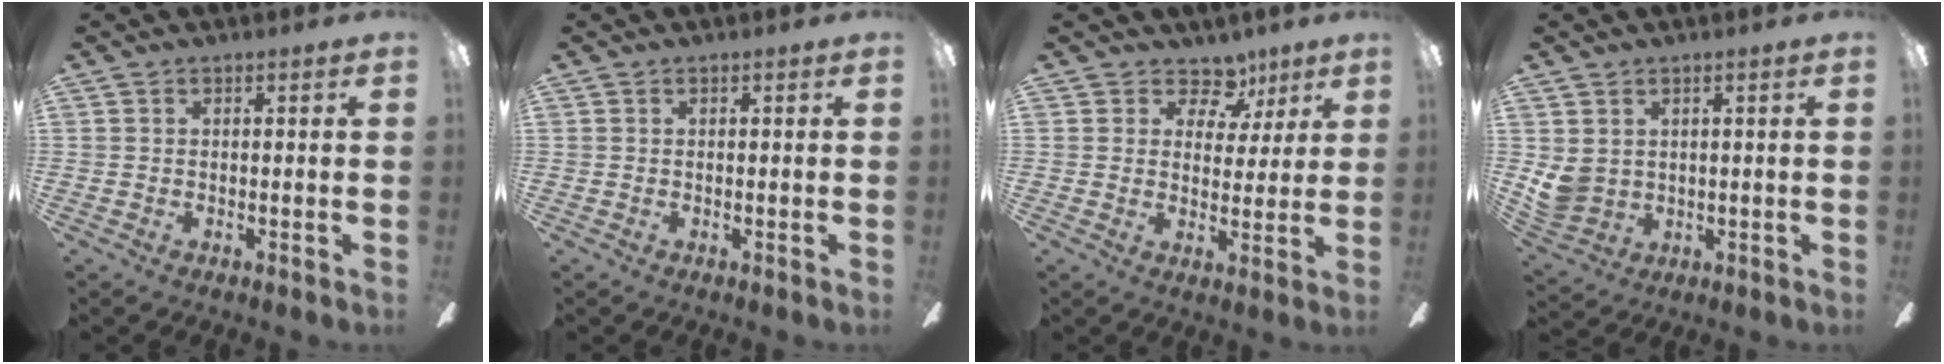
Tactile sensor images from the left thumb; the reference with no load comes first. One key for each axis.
{"total": 0.0}
{"total": 8.5, "fx": 5.4, "fy": 5.6, "fz": 3.5, "tx": -0.041, "ty": -0.033, "tz": 0.096}
{"total": 5.7, "fx": 2.3, "fy": 4.7, "fz": 2.2, "tx": -0.057, "ty": -0.008, "tz": 0.046}